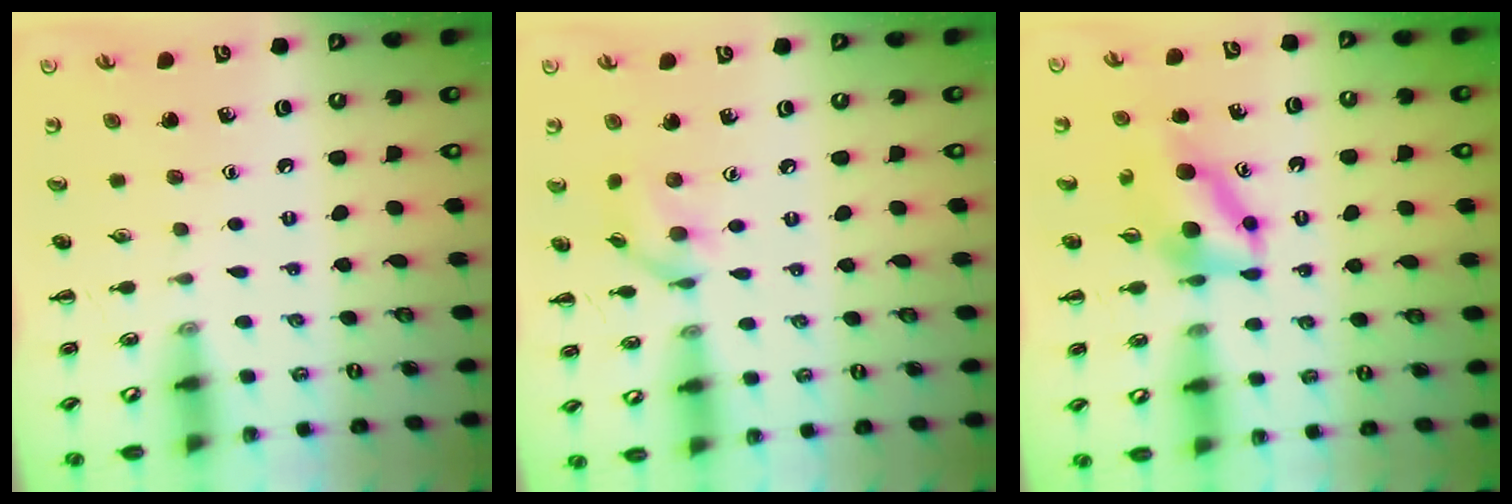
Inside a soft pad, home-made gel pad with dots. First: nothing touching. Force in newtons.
{"total": 7.4, "press": 7.3, "slide": 0.5}
{"total": 7.6, "press": 7.4, "slide": 1.6}